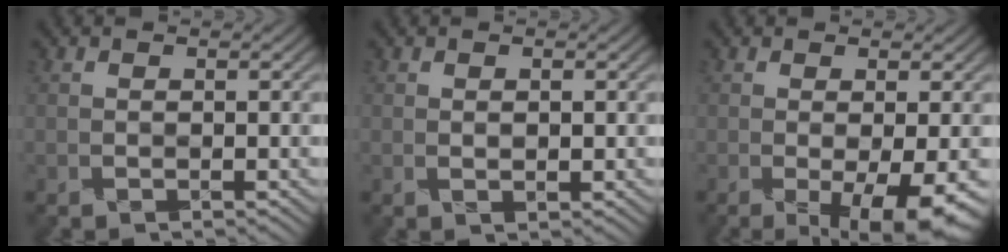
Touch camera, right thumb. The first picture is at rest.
{"total": 0.7, "force": [0.1, 0.3, 0.6], "torque": [-0.013, 0.000, 0.001]}
{"total": 5.6, "force": [-1.9, 1.0, 5.2], "torque": [-0.080, -0.002, -0.028]}